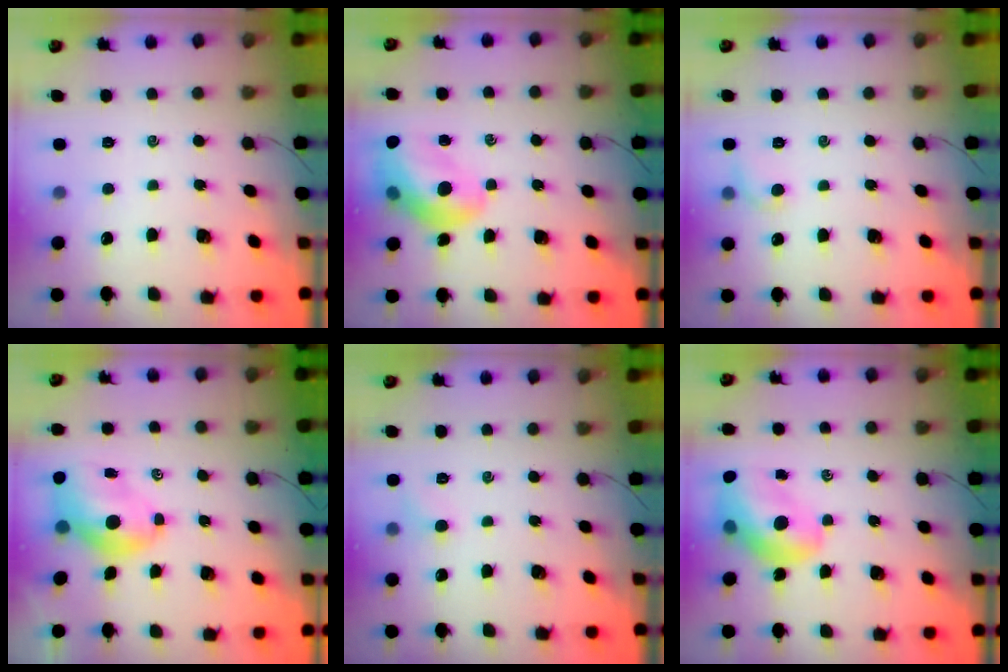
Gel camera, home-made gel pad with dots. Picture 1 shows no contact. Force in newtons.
{"total": 14.7, "press": 14.2, "slide": 3.7}
{"total": 5.4, "press": 5.3, "slide": 1.3}
{"total": 7.4, "press": 7.2, "slide": 2.0}
{"total": 4.4, "press": 4.2, "slide": 1.4}
{"total": 14.2, "press": 13.6, "slide": 4.1}